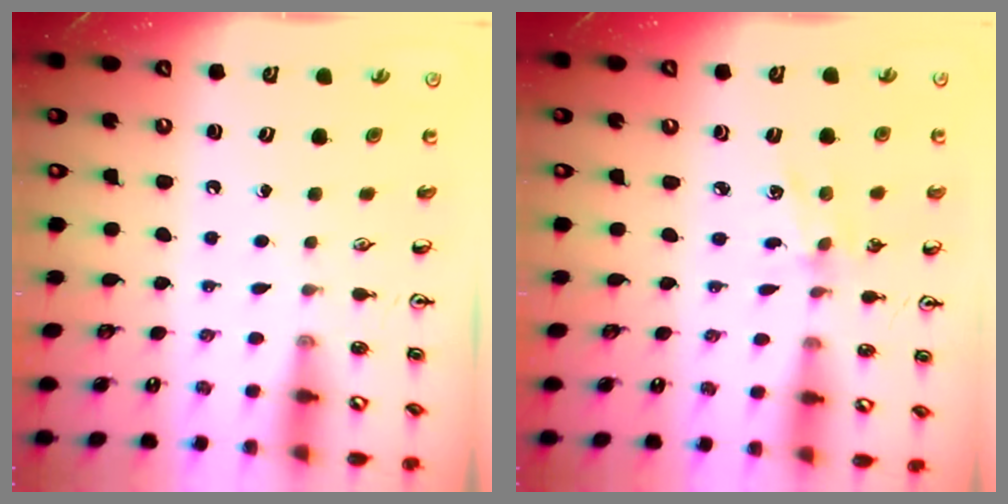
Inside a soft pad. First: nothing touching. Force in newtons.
{"total": 2.6, "press": 2.5, "slide": 0.5}